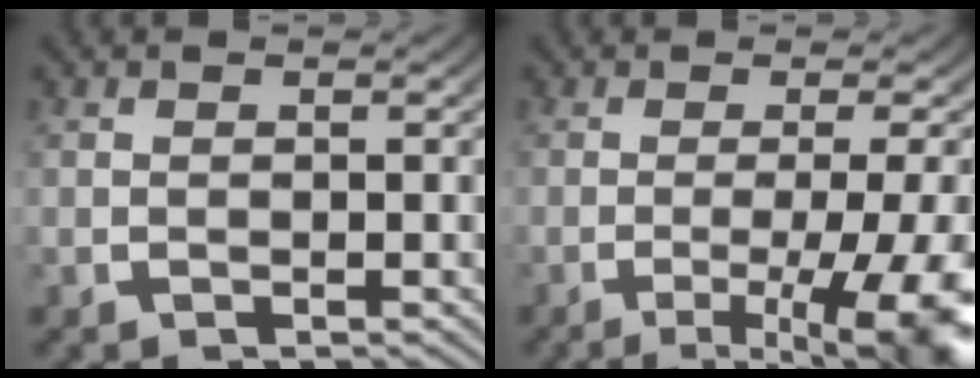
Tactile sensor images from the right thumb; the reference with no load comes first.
{"total": 8.6, "force": [-3.2, 3.2, 7.3], "torque": [-0.106, -0.018, -0.038]}